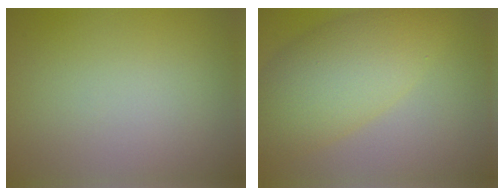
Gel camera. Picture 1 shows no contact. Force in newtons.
{"total": 7.2, "press": 7.2, "slide": 0.2}